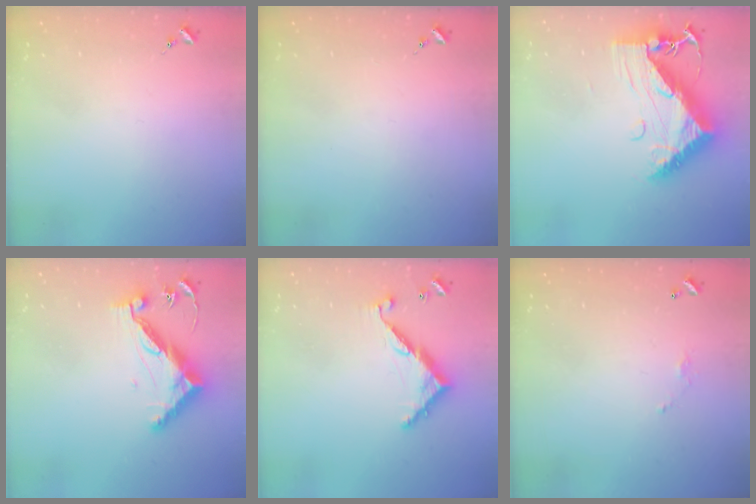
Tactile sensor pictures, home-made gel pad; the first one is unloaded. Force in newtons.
{"total": 0.0}
{"total": 14.1, "press": 14.0, "slide": 1.3}
{"total": 12.7, "press": 12.7, "slide": 0.5}
{"total": 8.9, "press": 8.9, "slide": 0.6}
{"total": 3.9, "press": 3.9, "slide": 0.1}